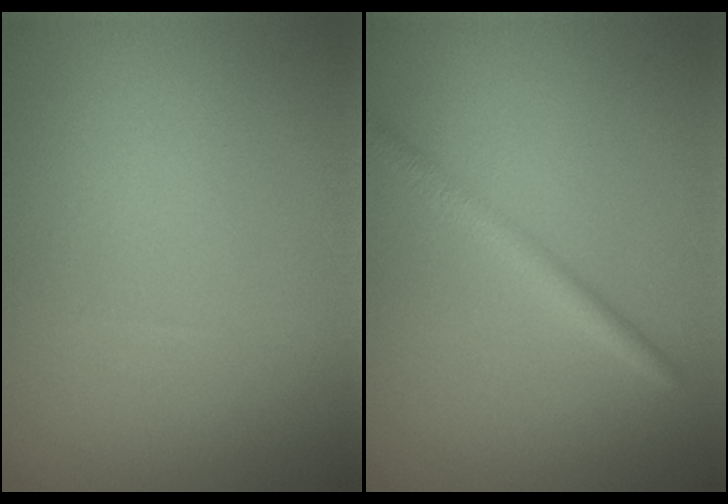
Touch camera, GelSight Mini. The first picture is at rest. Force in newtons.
{"total": 2.1, "press": 2.1, "slide": 0.1}